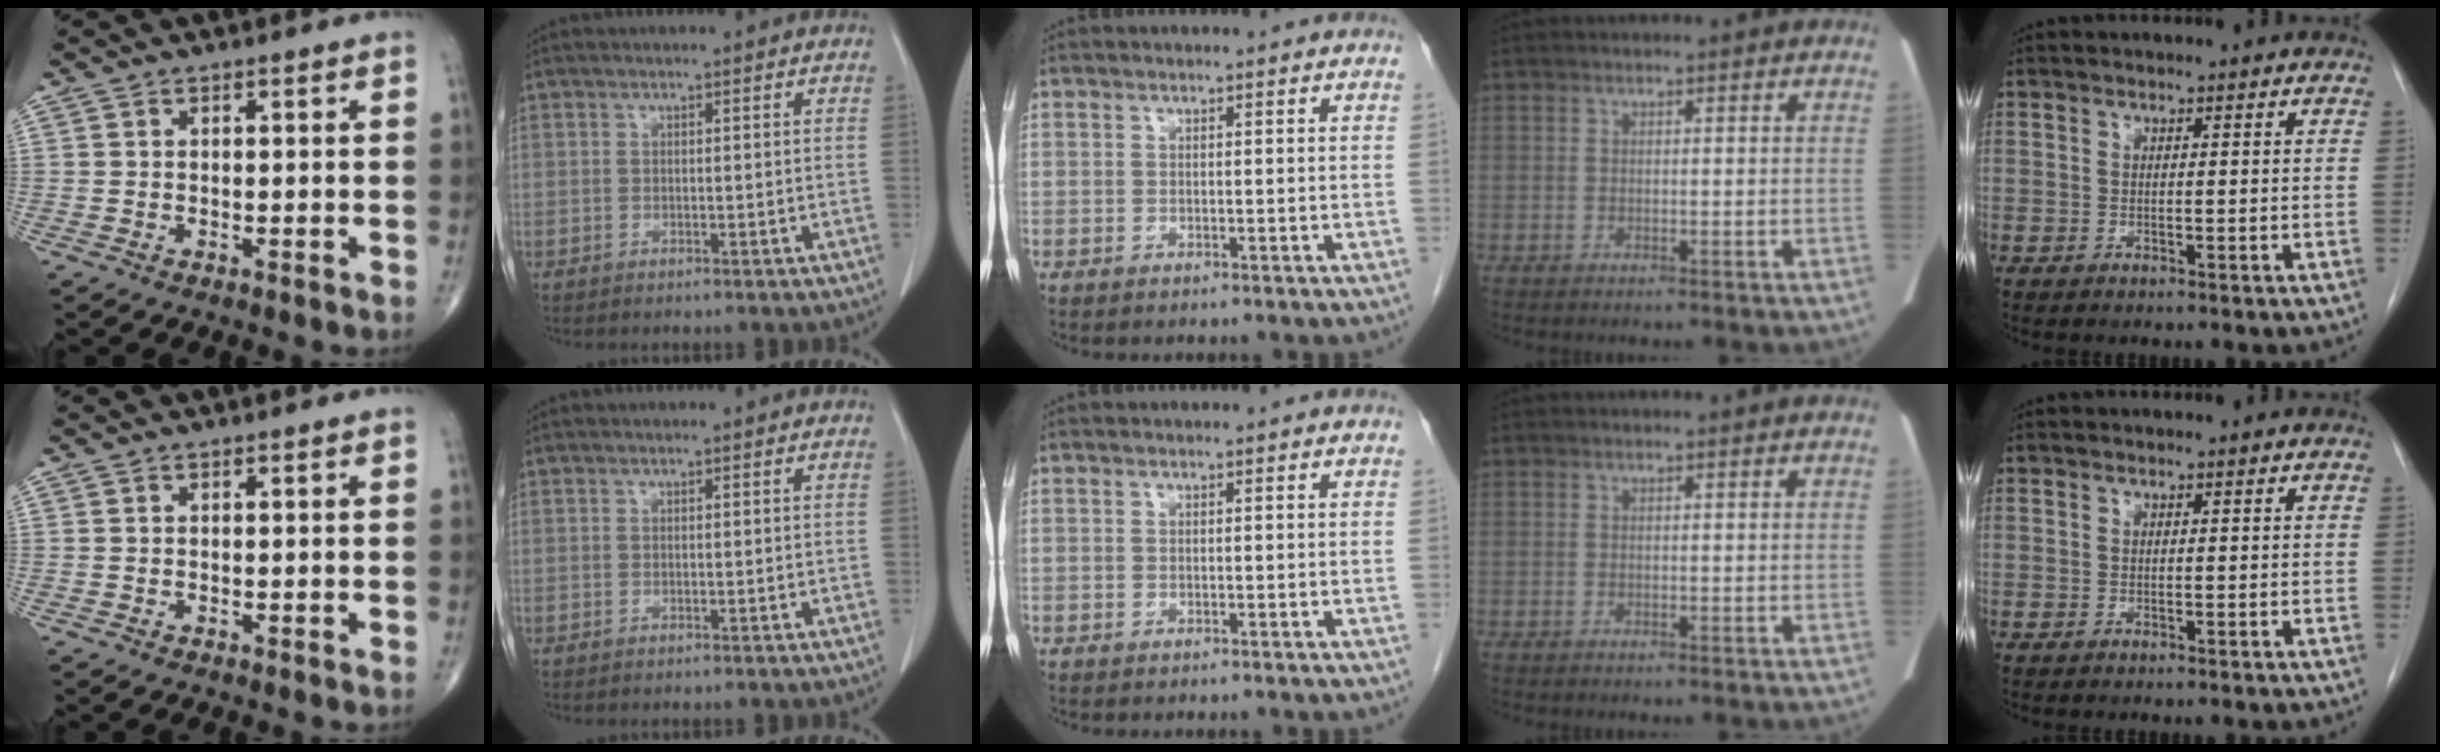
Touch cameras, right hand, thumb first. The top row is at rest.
{}